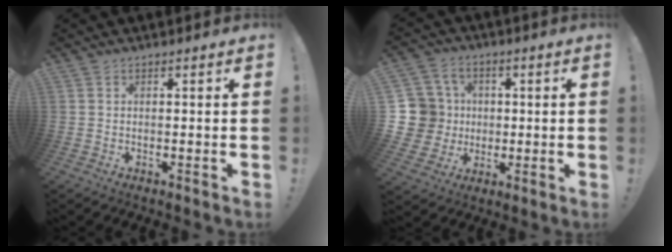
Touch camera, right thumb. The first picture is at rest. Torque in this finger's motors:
{"motor_torque": [0.37, 0.54, 0.04, -0.12, 0.00]}